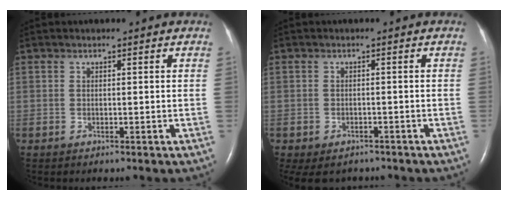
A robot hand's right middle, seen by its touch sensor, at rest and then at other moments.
{"total": 6.2, "force": [-4.8, 3.5, 1.7], "torque": [-0.027, 0.001, -0.061]}